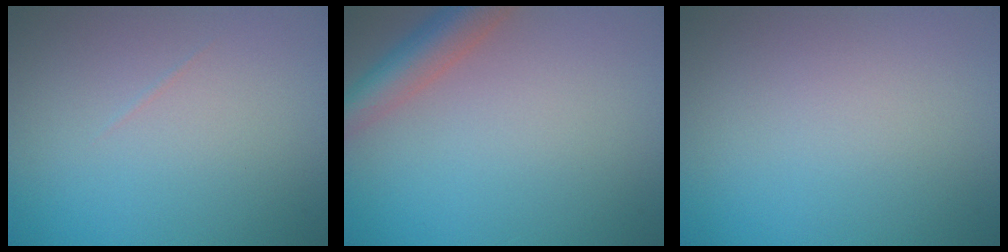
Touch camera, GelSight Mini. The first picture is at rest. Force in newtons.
{"total": 4.4, "press": 4.4, "slide": 0.2}
{"total": 0.0}